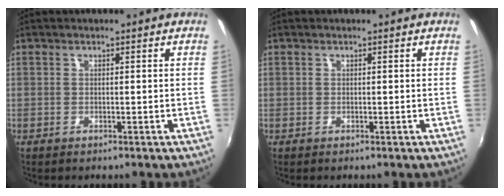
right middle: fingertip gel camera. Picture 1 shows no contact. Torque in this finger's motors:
{"motor_torque": [-0.15, -0.27, -0.27, -0.08]}